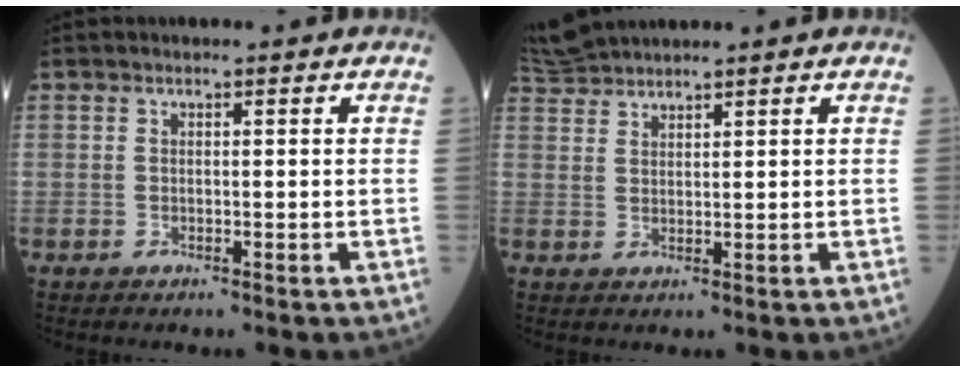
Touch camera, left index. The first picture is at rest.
{"total": 4.5, "force": [4.5, -0.2, 0.8], "torque": [-0.030, 0.023, 0.096]}